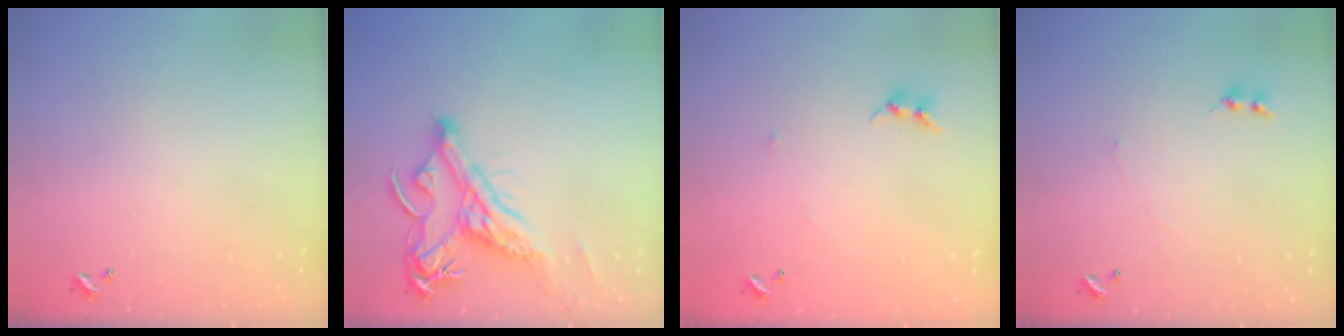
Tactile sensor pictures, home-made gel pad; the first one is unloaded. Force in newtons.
{"total": 8.6, "press": 8.4, "slide": 1.8}
{"total": 5.3, "press": 5.3, "slide": 0.8}
{"total": 1.6, "press": 1.5, "slide": 0.5}